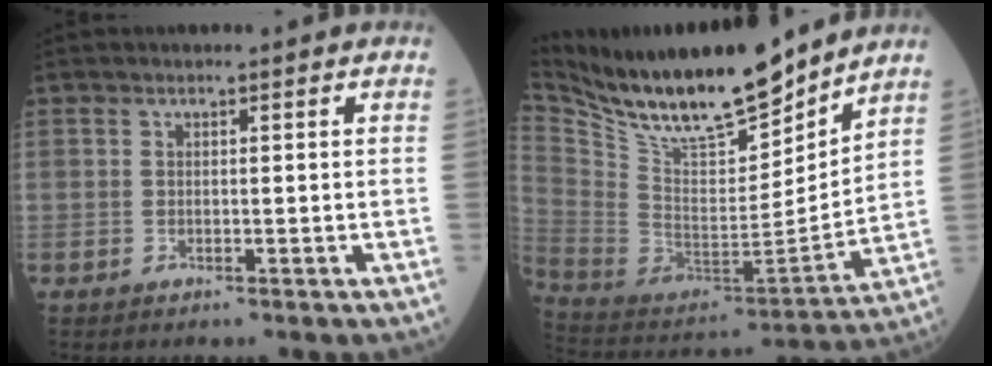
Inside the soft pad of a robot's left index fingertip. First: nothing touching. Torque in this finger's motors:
{"motor_torque": [1.04, -1.10, 0.45, 0.11]}